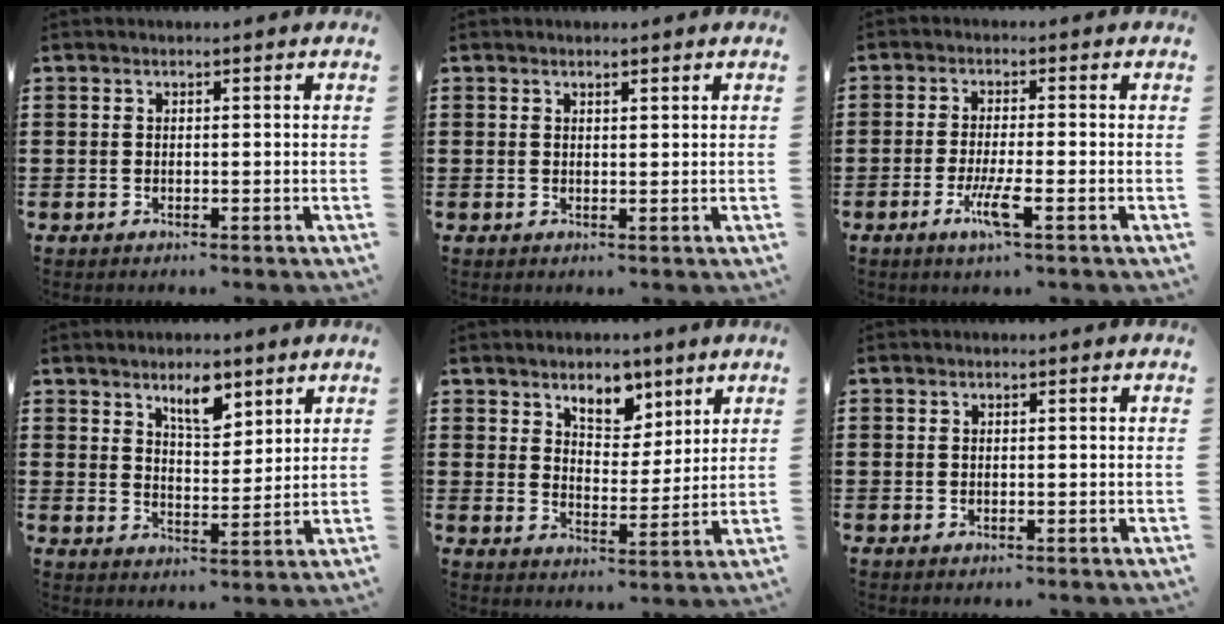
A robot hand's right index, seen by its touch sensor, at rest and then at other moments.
{"total": 0.8, "force": [0.7, 0.3, 0.3], "torque": [-0.008, 0.002, 0.013]}
{"total": 5.0, "force": [-2.3, 0.5, 4.4], "torque": [-0.093, -0.015, -0.044]}
{"total": 5.8, "force": [4.0, 2.2, 3.5], "torque": [-0.055, -0.006, 0.067]}
{"total": 6.2, "force": [4.5, 3.5, 2.3], "torque": [-0.042, -0.009, 0.078]}
{"total": 0.0}